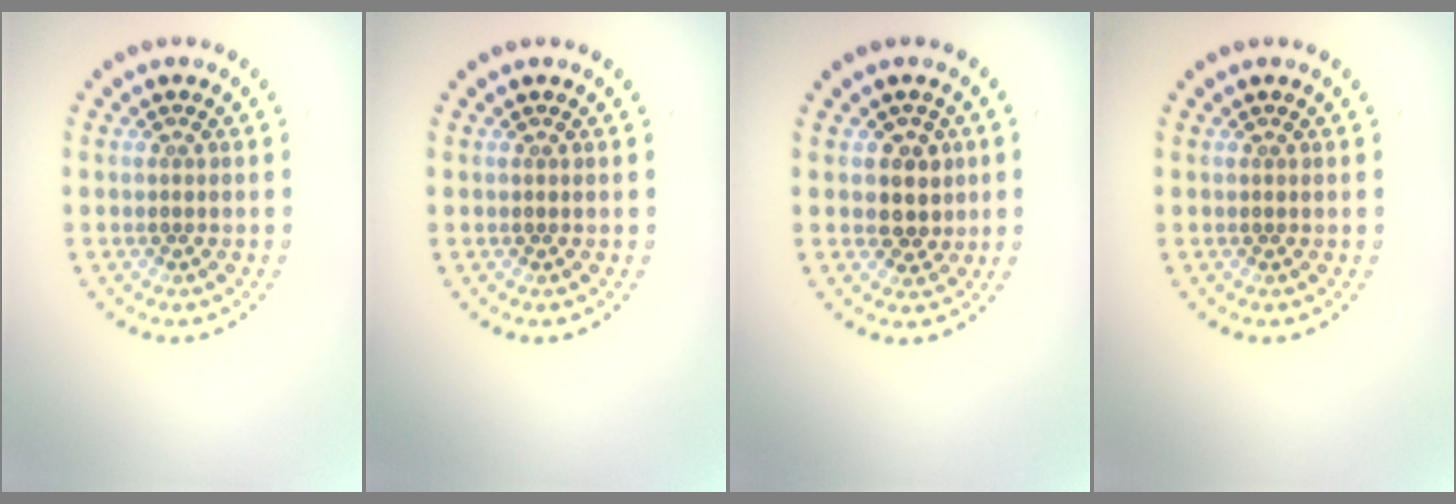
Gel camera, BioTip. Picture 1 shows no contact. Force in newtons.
{"total": 0.0}
{"total": 2.4, "press": 2.2, "slide": 1.1}
{"total": 0.0}